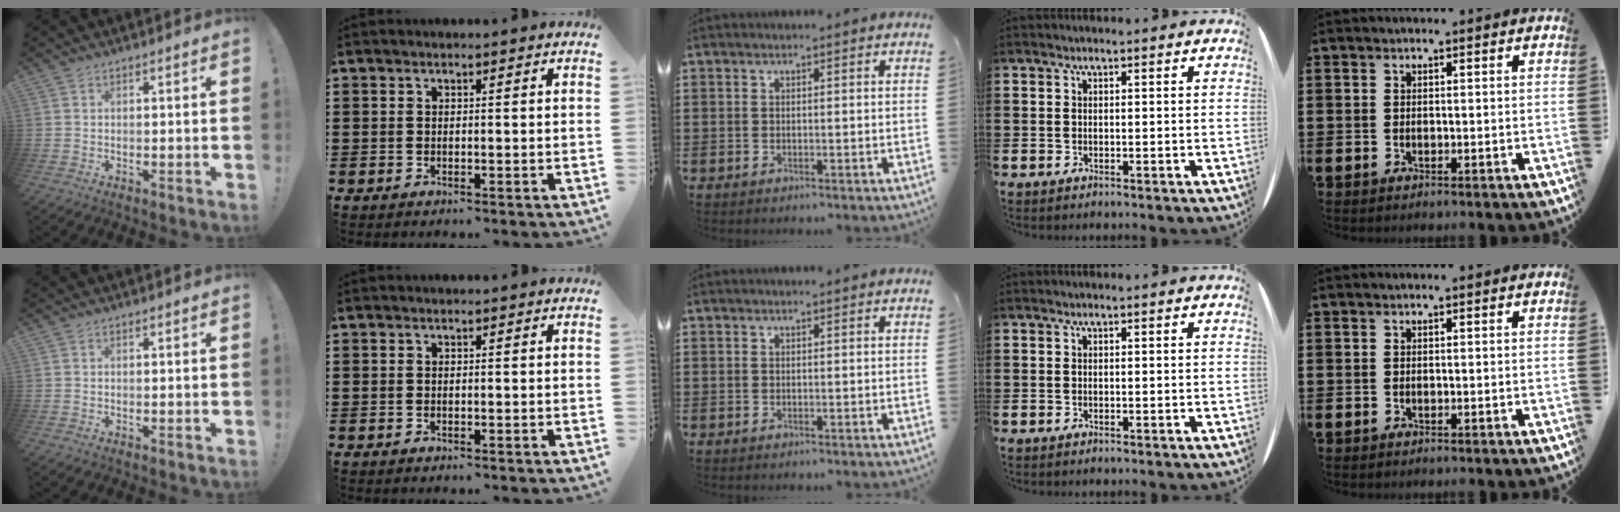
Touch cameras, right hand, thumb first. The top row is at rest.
{}